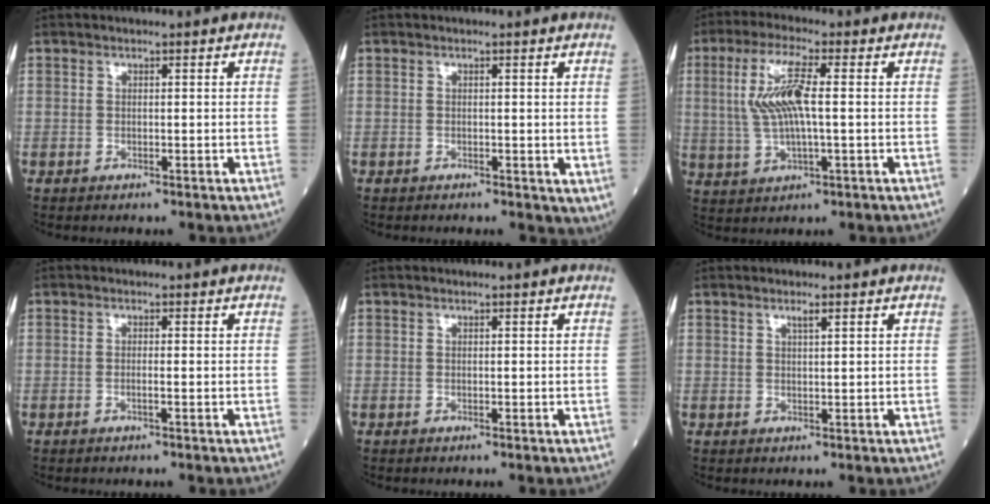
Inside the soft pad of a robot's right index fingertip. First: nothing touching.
{"total": 1.4, "force": [-0.2, 1.1, 0.9], "torque": [-0.010, 0.000, -0.003]}
{"total": 9.0, "force": [1.2, 1.6, 8.8], "torque": [-0.193, 0.006, 0.026]}
{"total": 0.9, "force": [-0.3, -0.1, 0.8], "torque": [-0.018, 0.000, -0.006]}
{"total": 0.0}
{"total": 1.2, "force": [0.7, 0.0, 0.9], "torque": [-0.019, -0.001, 0.013]}